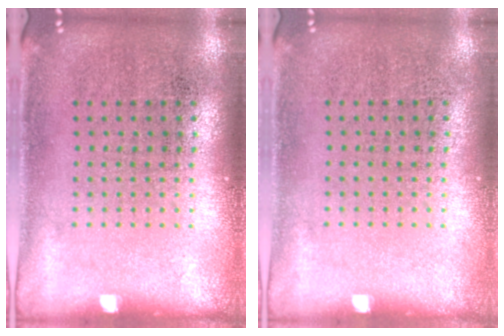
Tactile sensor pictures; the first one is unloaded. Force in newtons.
{"total": 0.0}